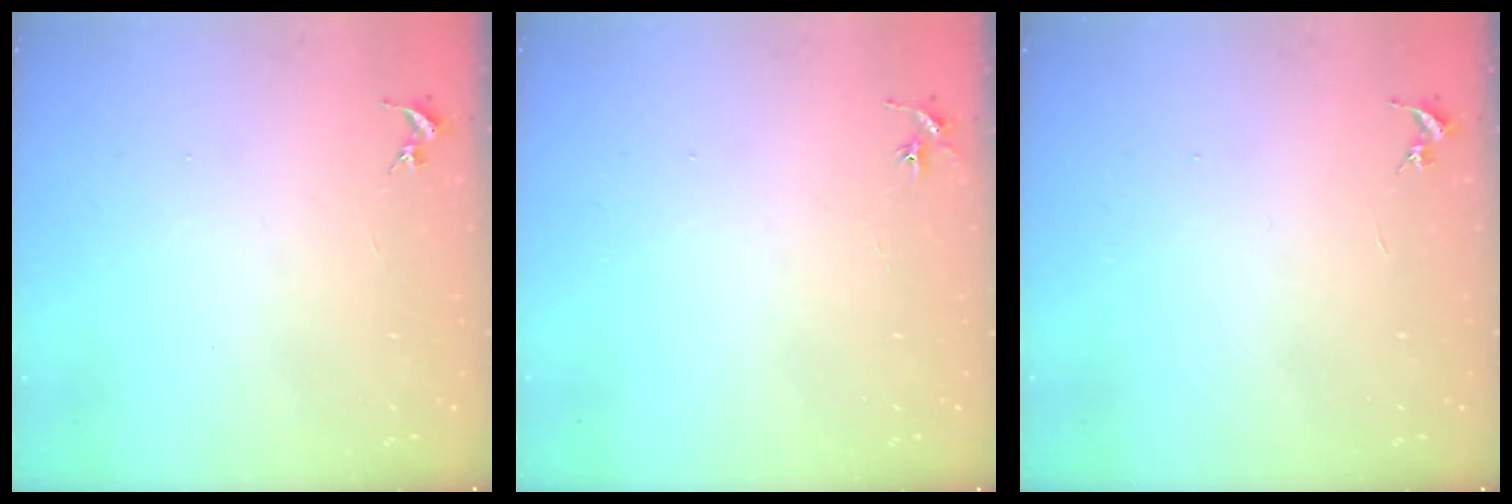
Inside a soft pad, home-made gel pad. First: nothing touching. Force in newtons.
{"total": 2.9, "press": 2.9, "slide": 0.3}
{"total": 0.0}